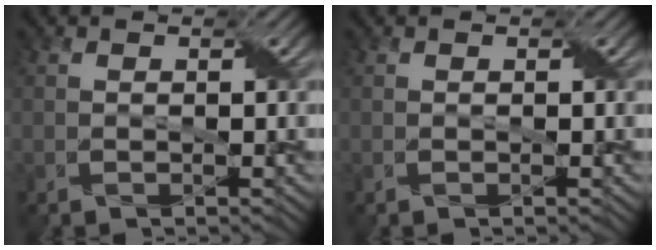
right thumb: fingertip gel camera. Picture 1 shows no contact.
{"total": 0.0}